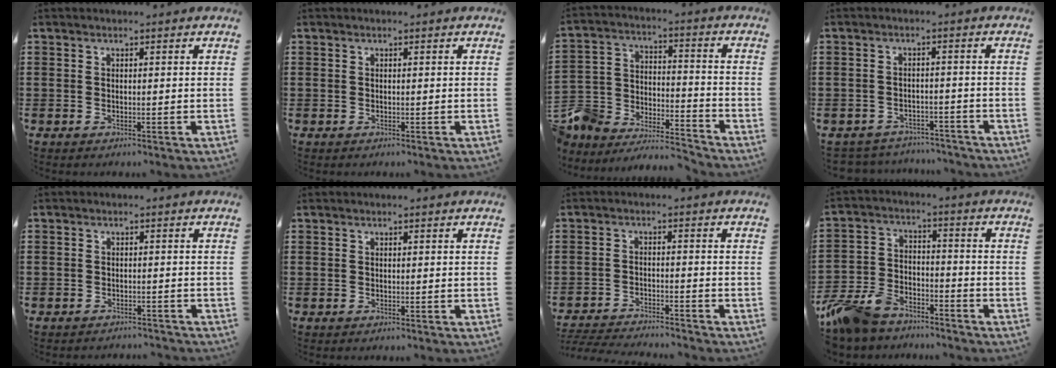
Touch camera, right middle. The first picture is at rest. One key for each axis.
{"total": 0.0}
{"total": 7.0, "fx": -6.4, "fy": 2.7, "fz": 0.4, "tx": -0.031, "ty": 0.011, "tz": -0.136}
{"total": 2.9, "fx": -2.9, "fy": 0.4, "fz": -0.2, "tx": -0.006, "ty": -0.001, "tz": -0.063}
{"total": 1.9, "fx": -1.9, "fy": 0.3, "fz": -0.3, "tx": -0.001, "ty": 0.002, "tz": -0.043}
{"total": 0.0}
{"total": 3.5, "fx": -3.5, "fy": -0.1, "fz": 0.5, "tx": -0.018, "ty": -0.005, "tz": -0.074}
{"total": 8.9, "fx": -7.8, "fy": 3.3, "fz": 2.5, "tx": -0.077, "ty": 0.017, "tz": -0.158}